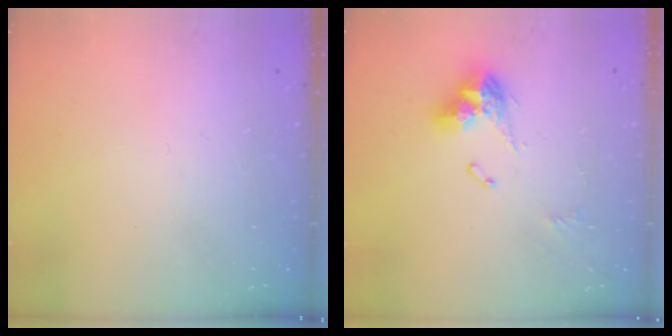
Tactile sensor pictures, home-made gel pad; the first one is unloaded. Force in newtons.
{"total": 11.0, "press": 10.9, "slide": 1.3}